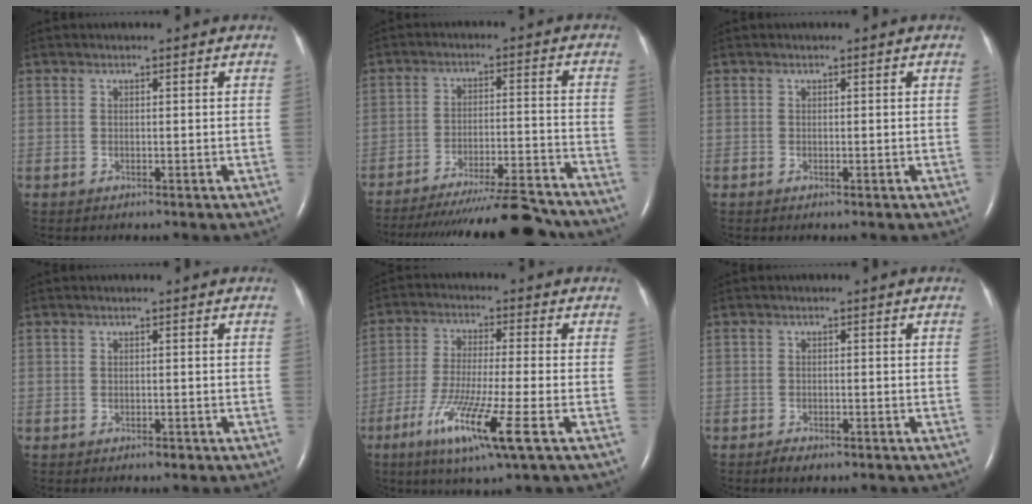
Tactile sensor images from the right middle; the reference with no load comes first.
{"total": 22.2, "force": [-20.5, 1.0, 8.4], "torque": [-0.111, -0.027, -0.287]}
{"total": 0.0}
{"total": 0.7, "force": [-0.5, 0.3, 0.4], "torque": [-0.009, -0.001, -0.004]}
{"total": 11.8, "force": [-5.5, -0.2, 10.5], "torque": [-0.211, -0.033, -0.098]}
{"total": 2.1, "force": [-1.6, 0.8, 1.1], "torque": [-0.023, -0.003, -0.020]}